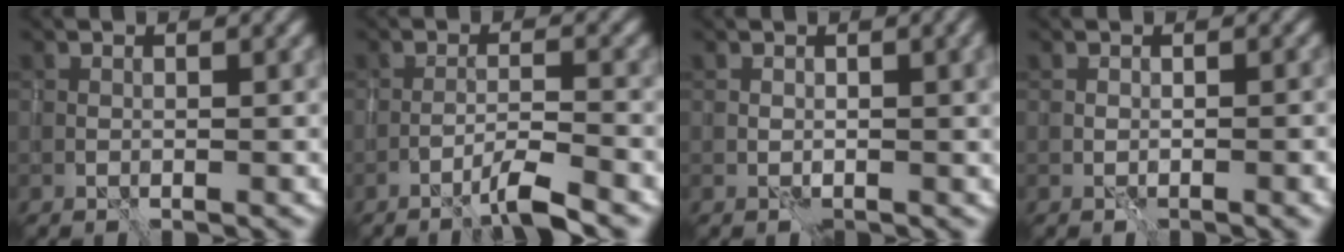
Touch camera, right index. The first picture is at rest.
{"total": 3.1, "force": [-2.2, 0.0, 2.2], "torque": [-0.033, 0.010, -0.051]}
{"total": 1.9, "force": [0.6, 0.5, 1.8], "torque": [-0.023, 0.004, 0.008]}
{"total": 1.6, "force": [-0.7, 0.3, 1.4], "torque": [-0.018, -0.002, -0.010]}